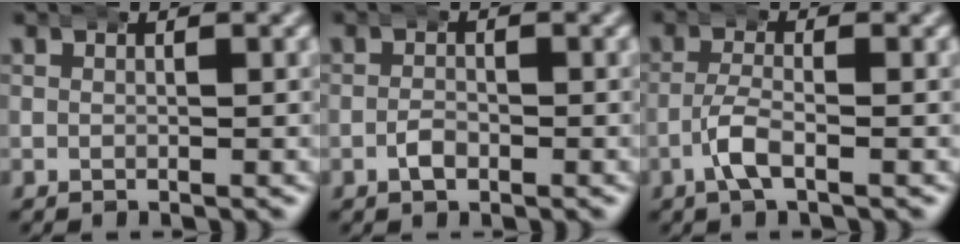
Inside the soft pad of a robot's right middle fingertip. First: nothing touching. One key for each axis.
{"total": 0.9, "fx": -0.6, "fy": 0.5, "fz": 0.5, "tx": -0.011, "ty": -0.001, "tz": -0.017}
{"total": 2.3, "fx": -1.2, "fy": 0.4, "fz": 2.0, "tx": -0.042, "ty": -0.001, "tz": -0.027}